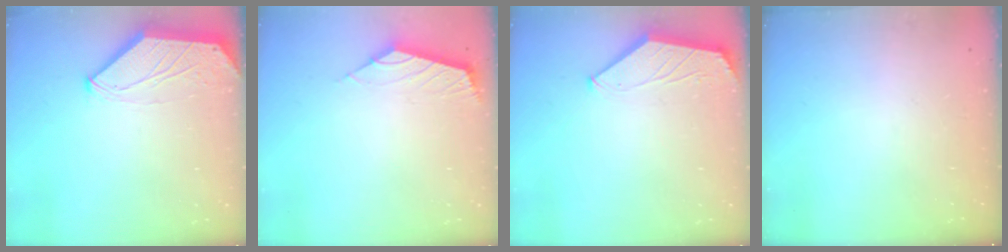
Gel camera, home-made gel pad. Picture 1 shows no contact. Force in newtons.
{"total": 2.6, "press": 2.5, "slide": 0.7}
{"total": 1.7, "press": 1.6, "slide": 0.3}
{"total": 0.0}